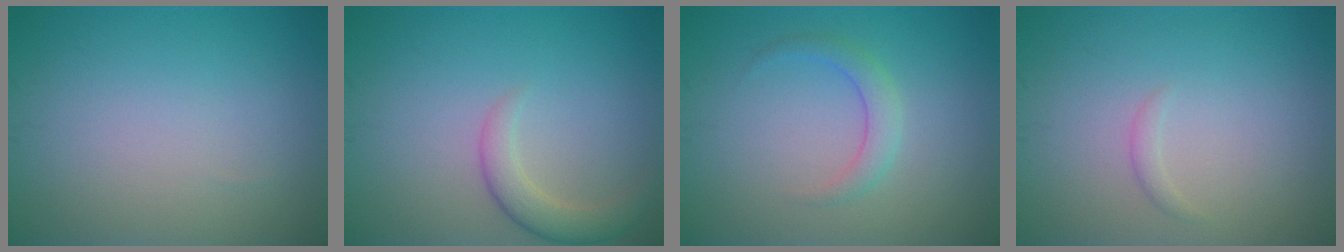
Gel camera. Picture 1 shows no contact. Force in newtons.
{"total": 2.7, "press": 2.7, "slide": 0.2}
{"total": 1.9, "press": 1.9, "slide": 0.1}
{"total": 0.7, "press": 0.7, "slide": 0.0}